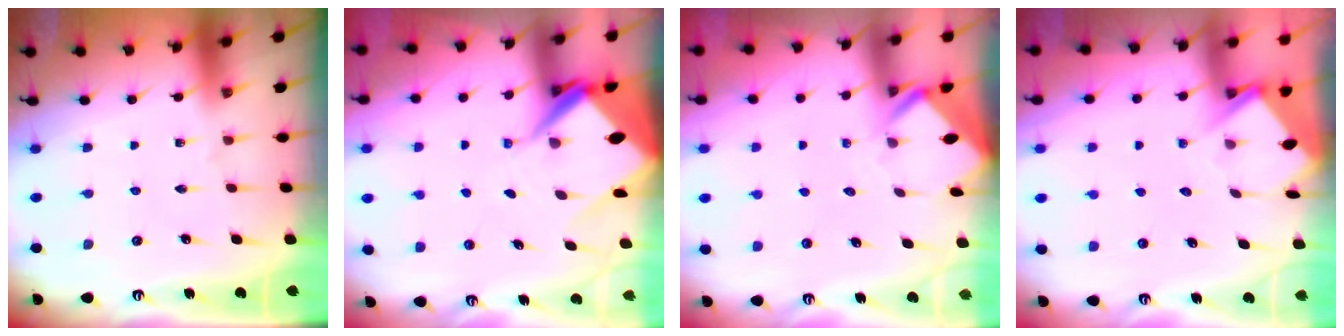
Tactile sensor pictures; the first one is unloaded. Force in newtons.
{"total": 9.5, "press": 9.5, "slide": 1.1}
{"total": 2.7, "press": 2.7, "slide": 0.2}
{"total": 4.0, "press": 3.9, "slide": 0.4}